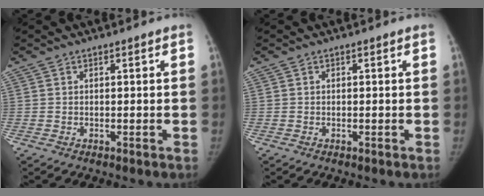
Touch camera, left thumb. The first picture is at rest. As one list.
[{"total": 0.0}]